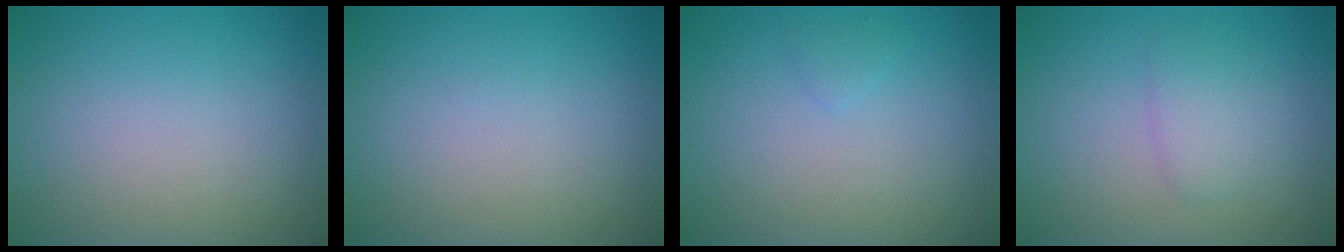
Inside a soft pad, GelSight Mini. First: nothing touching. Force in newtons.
{"total": 0.0}
{"total": 0.6, "press": 0.6, "slide": 0.1}
{"total": 2.1, "press": 2.1, "slide": 0.1}